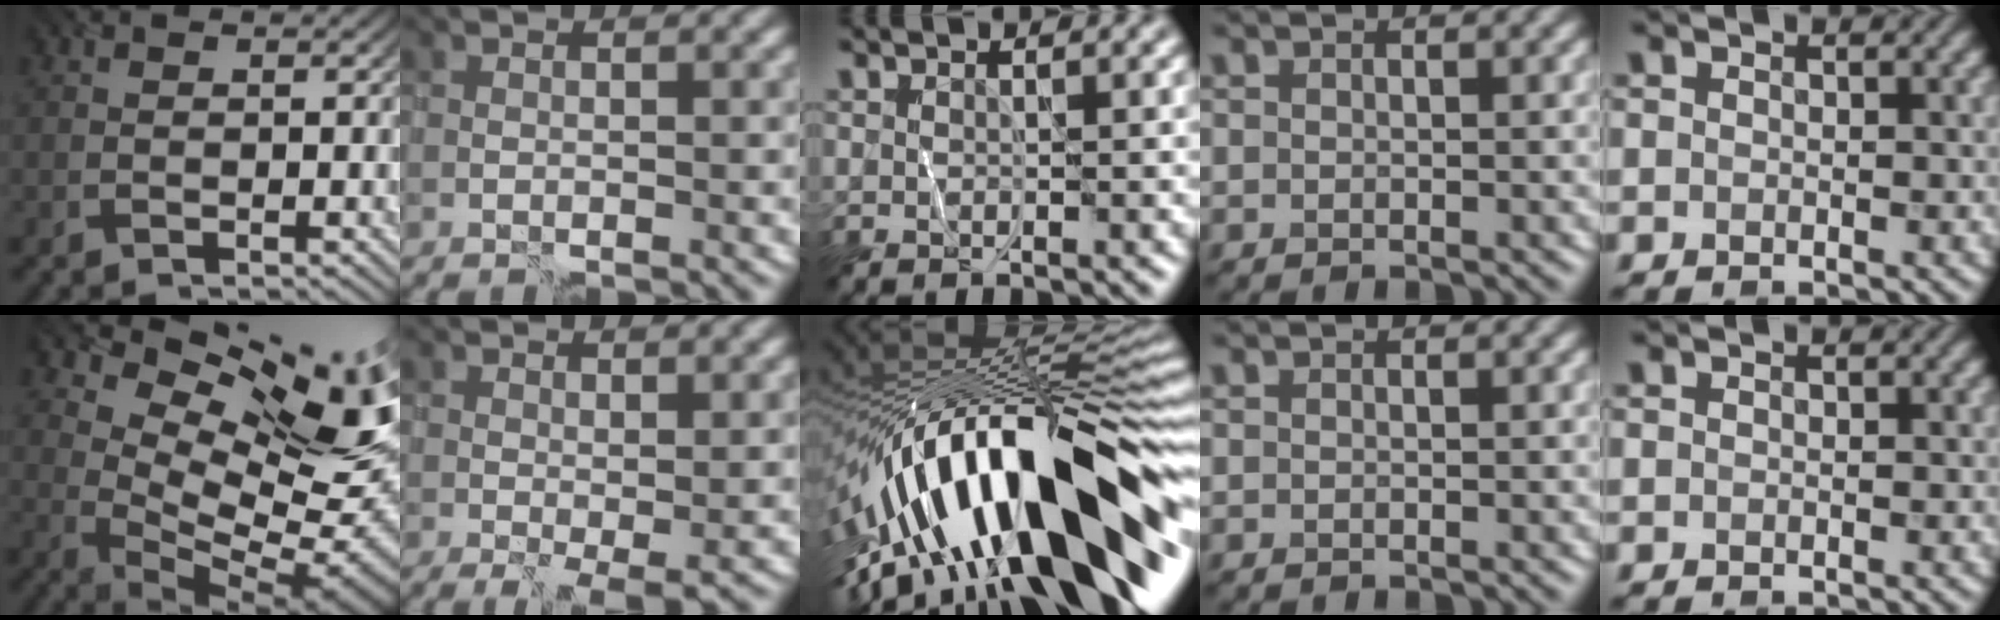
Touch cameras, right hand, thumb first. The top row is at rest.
{"thumb": {"total": 16.9, "force": [6.1, 9.0, 13.0], "torque": [-0.196, 0.012, 0.112]}, "index": {"total": 2.2, "force": [-0.1, 0.8, 2.1], "torque": [-0.033, -0.008, 0.002]}, "middle": {"total": 17.1, "force": [-4.7, 6.7, 15.0], "torque": [-0.247, 0.045, -0.091]}}